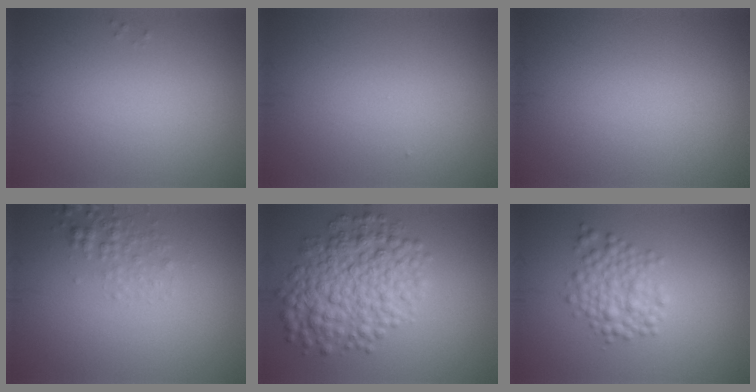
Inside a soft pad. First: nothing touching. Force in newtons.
{"total": 0.0}
{"total": 0.0}
{"total": 1.8, "press": 1.8, "slide": 0.1}
{"total": 7.4, "press": 7.4, "slide": 0.1}
{"total": 3.4, "press": 3.4, "slide": 0.1}